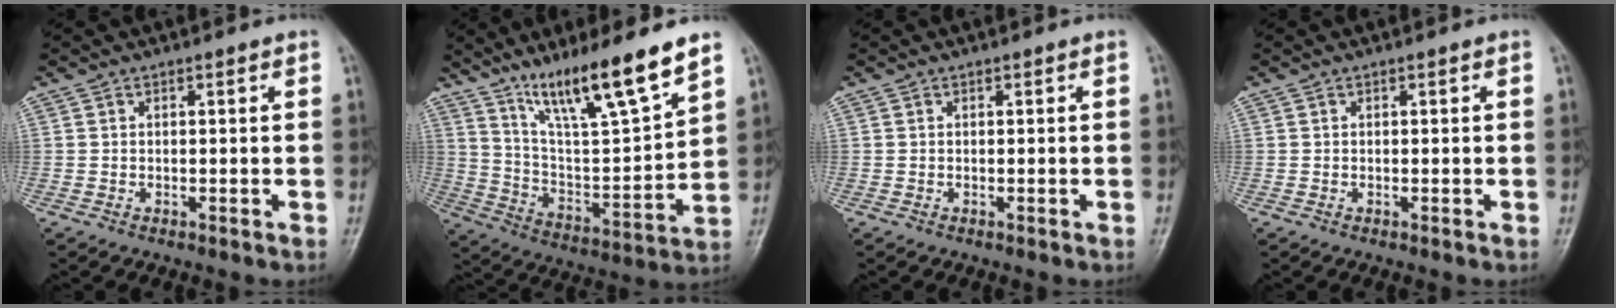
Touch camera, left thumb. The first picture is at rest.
{"total": 17.7, "force": [12.4, 2.2, 12.4], "torque": [-0.193, -0.068, 0.227]}
{"total": 0.0}
{"total": 0.0}